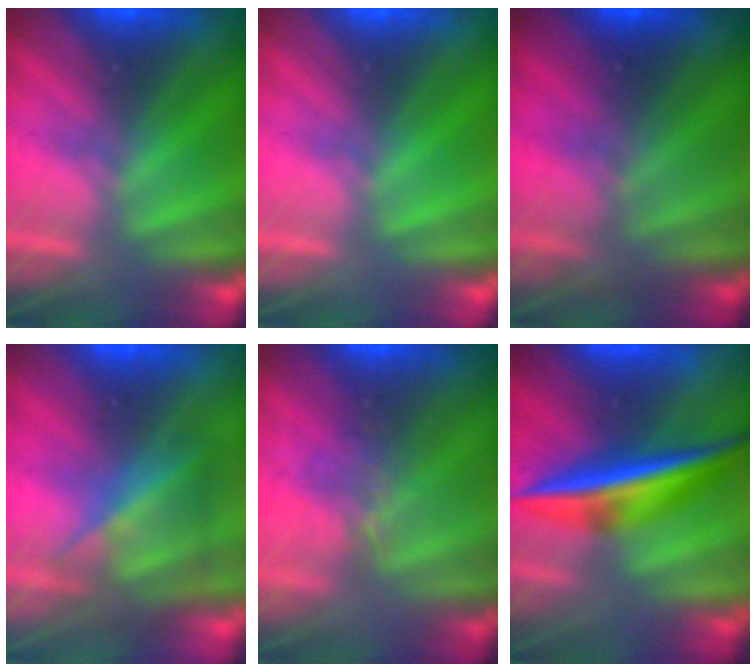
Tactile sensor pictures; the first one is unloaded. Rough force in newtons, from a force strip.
{"total": 0.0}
{"total": 1.7}
{"total": 4.5}
{"total": 3.9}
{"total": 7.3}